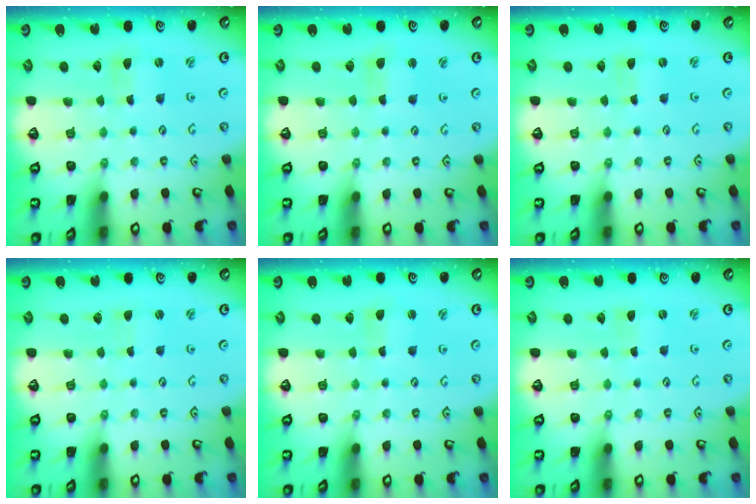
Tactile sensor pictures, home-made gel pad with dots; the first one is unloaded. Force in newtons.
{"total": 2.2, "press": 2.2, "slide": 0.3}
{"total": 0.0}
{"total": 0.5, "press": 0.5, "slide": 0.1}
{"total": 1.5, "press": 1.5, "slide": 0.1}
{"total": 0.0}